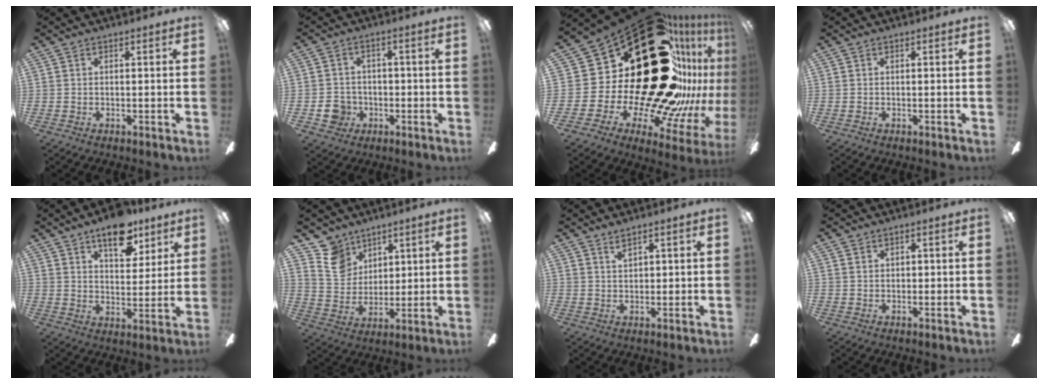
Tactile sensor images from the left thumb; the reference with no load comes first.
{"total": 6.1, "force": [-1.9, 5.5, 2.0], "torque": [-0.049, 0.011, -0.035]}
{"total": 54.9, "force": [15.2, 28.7, 44.3], "torque": [-0.604, -0.177, 0.393]}
{"total": 0.0}
{"total": 12.0, "force": [8.0, 5.9, 6.7], "torque": [-0.078, -0.035, 0.135]}
{"total": 10.3, "force": [6.8, 7.4, 2.2], "torque": [-0.060, -0.033, 0.138]}
{"total": 2.3, "force": [1.8, 0.8, 1.2], "torque": [-0.026, -0.002, 0.034]}
{"total": 0.9, "force": [0.4, 0.7, 0.4], "torque": [-0.008, 0.003, 0.008]}